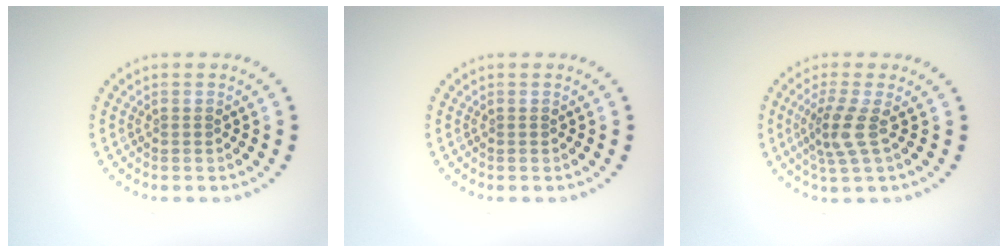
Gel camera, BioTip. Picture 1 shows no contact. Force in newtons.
{"total": 0.0}
{"total": 2.9, "press": 2.2, "slide": 1.8}